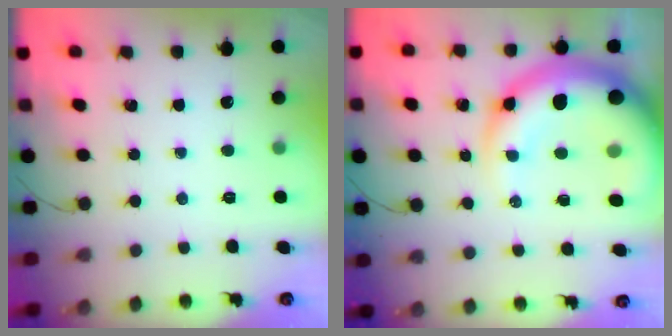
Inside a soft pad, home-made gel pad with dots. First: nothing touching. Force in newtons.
{"total": 16.4, "press": 15.8, "slide": 4.6}